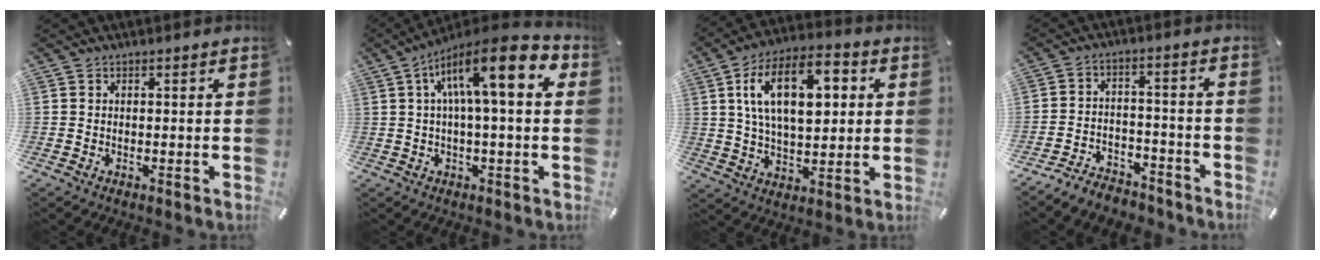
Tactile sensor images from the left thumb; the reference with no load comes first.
{"total": 15.2, "force": [4.9, 3.9, 13.8], "torque": [-0.226, -0.019, 0.077]}
{"total": 17.8, "force": [5.6, 9.5, 14.0], "torque": [-0.250, 0.003, 0.089]}
{"total": 6.9, "force": [-5.9, 3.1, 1.7], "torque": [-0.017, 0.035, -0.112]}